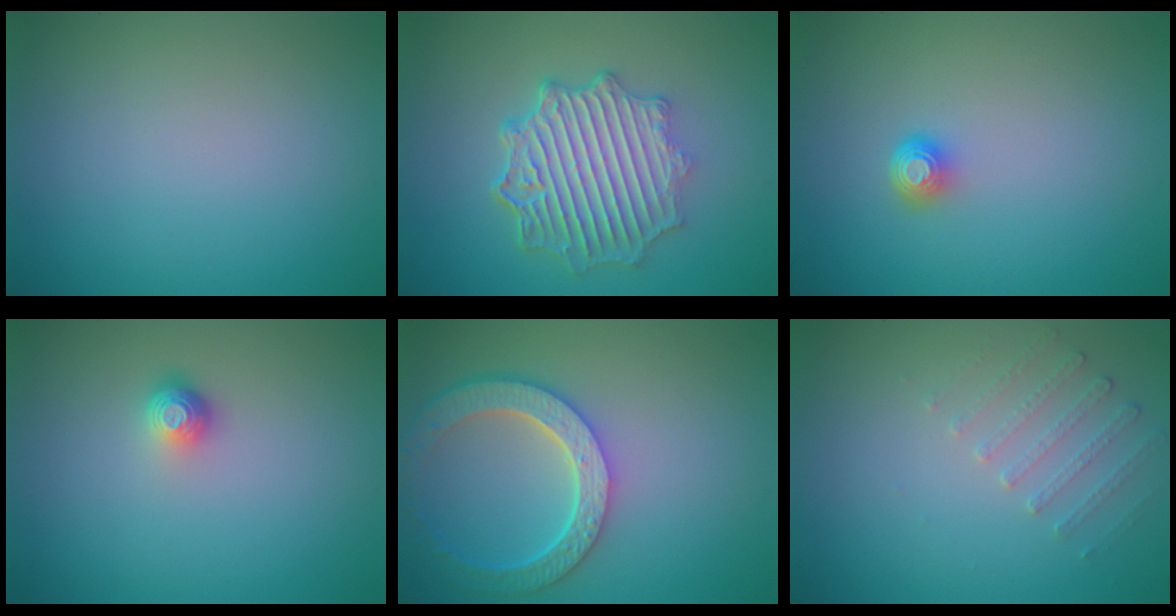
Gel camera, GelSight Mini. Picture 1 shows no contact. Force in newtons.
{"total": 6.6, "press": 5.1, "slide": 4.1}
{"total": 1.6, "press": 1.2, "slide": 1.2}
{"total": 1.6, "press": 1.2, "slide": 1.1}
{"total": 5.9, "press": 4.7, "slide": 3.6}
{"total": 1.5, "press": 1.0, "slide": 1.1}